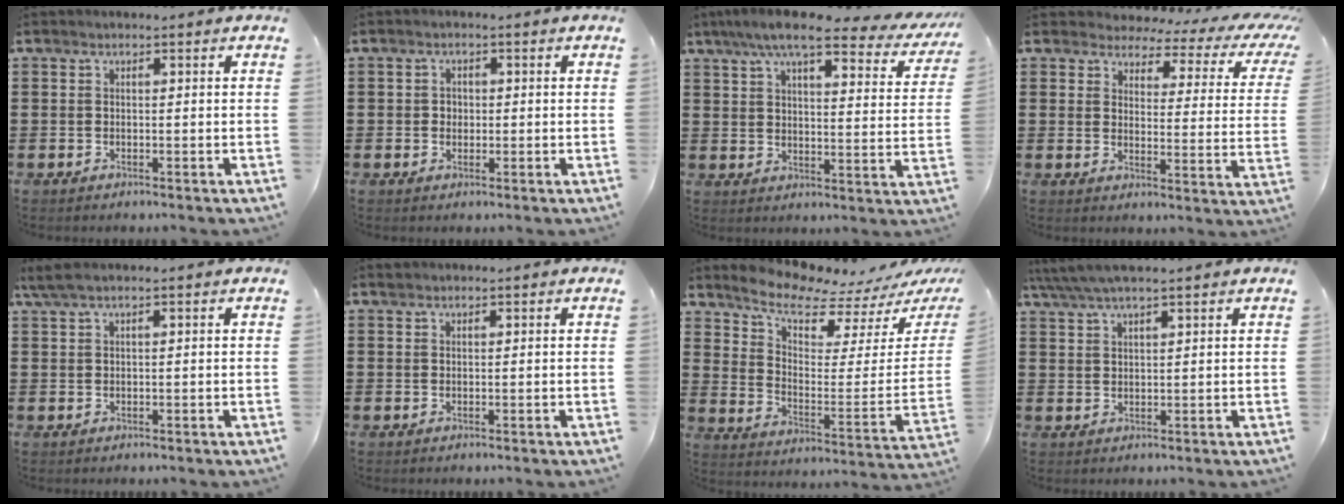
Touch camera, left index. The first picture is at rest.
{"total": 1.5, "force": [0.1, 1.3, 0.6], "torque": [-0.015, 0.007, 0.000]}
{"total": 9.7, "force": [7.7, 1.4, 5.8], "torque": [-0.120, -0.032, 0.130]}
{"total": 3.3, "force": [2.5, 1.4, 1.6], "torque": [-0.041, -0.015, 0.033]}
{"total": 1.6, "force": [0.8, 0.1, 1.4], "torque": [-0.028, 0.000, 0.014]}
{"total": 0.5, "force": [0.4, 0.3, 0.0], "torque": [-0.002, 0.003, 0.009]}
{"total": 8.1, "force": [7.5, 1.9, 2.4], "torque": [-0.073, -0.065, 0.130]}
{"total": 3.8, "force": [3.2, 0.4, 2.1], "torque": [-0.049, -0.002, 0.059]}